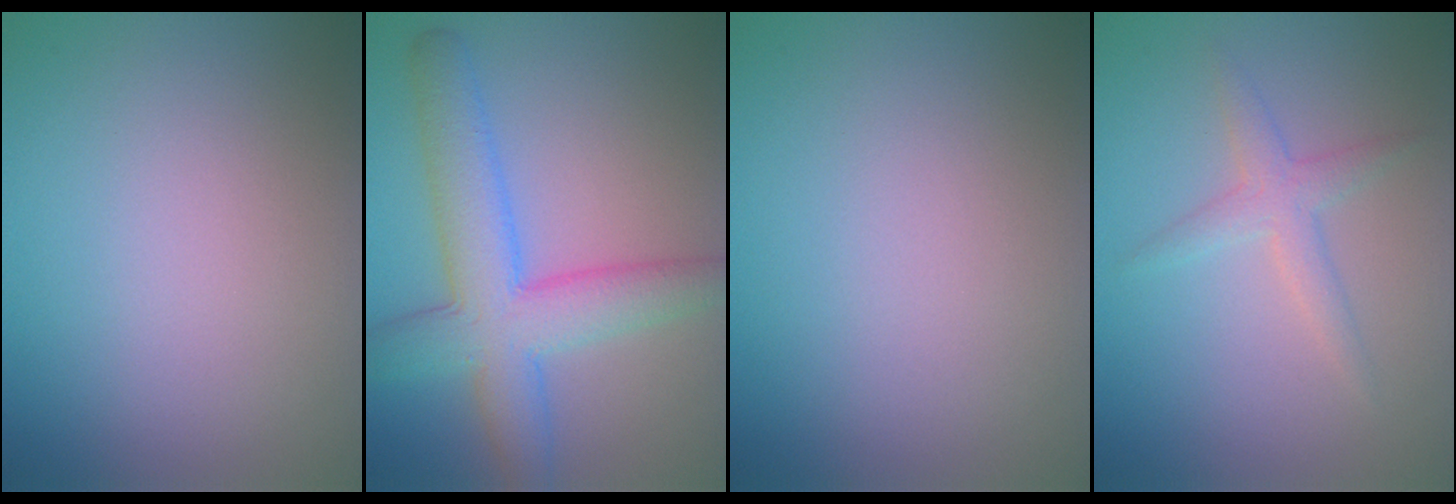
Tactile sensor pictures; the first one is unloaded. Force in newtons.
{"total": 7.4, "press": 7.4, "slide": 0.3}
{"total": 0.0}
{"total": 2.2, "press": 2.2, "slide": 0.1}